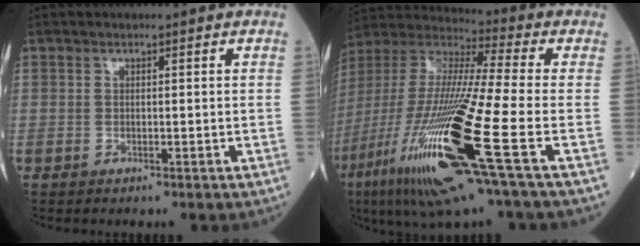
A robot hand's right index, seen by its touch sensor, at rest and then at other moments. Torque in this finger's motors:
{"motor_torque": [2.00, -0.15, 1.06, 0.21]}